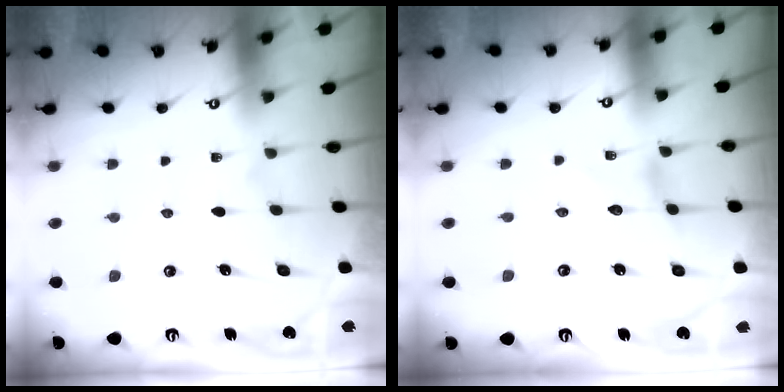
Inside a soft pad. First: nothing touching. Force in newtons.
{"total": 0.0}